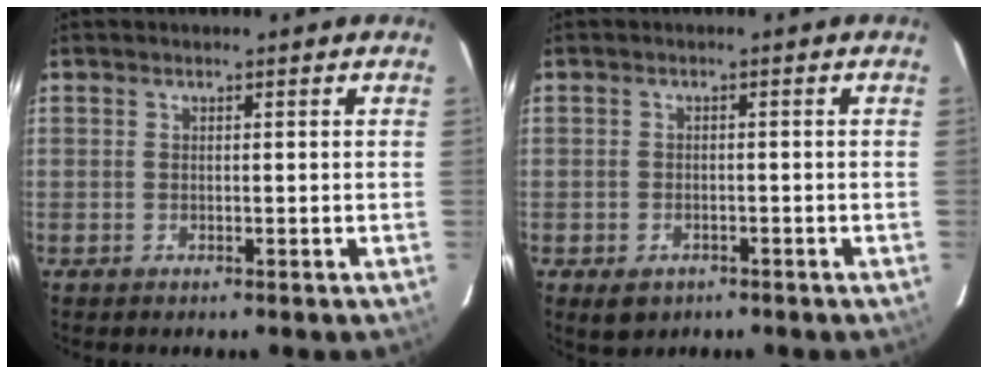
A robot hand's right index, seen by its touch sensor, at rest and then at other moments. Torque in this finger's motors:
{"motor_torque": [0.22, -0.21, 0.09, 0.01]}